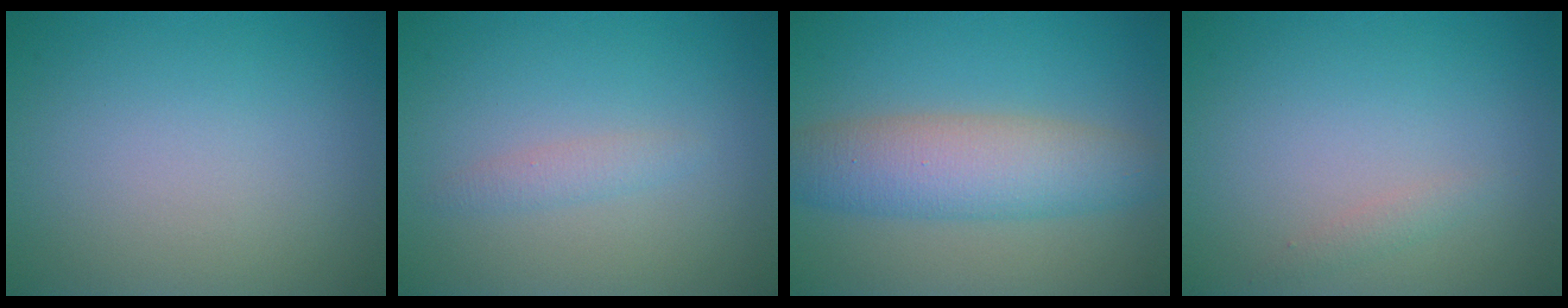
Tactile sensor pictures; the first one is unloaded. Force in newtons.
{"total": 1.2, "press": 1.2, "slide": 0.0}
{"total": 6.0, "press": 6.0, "slide": 0.4}
{"total": 0.8, "press": 0.8, "slide": 0.0}